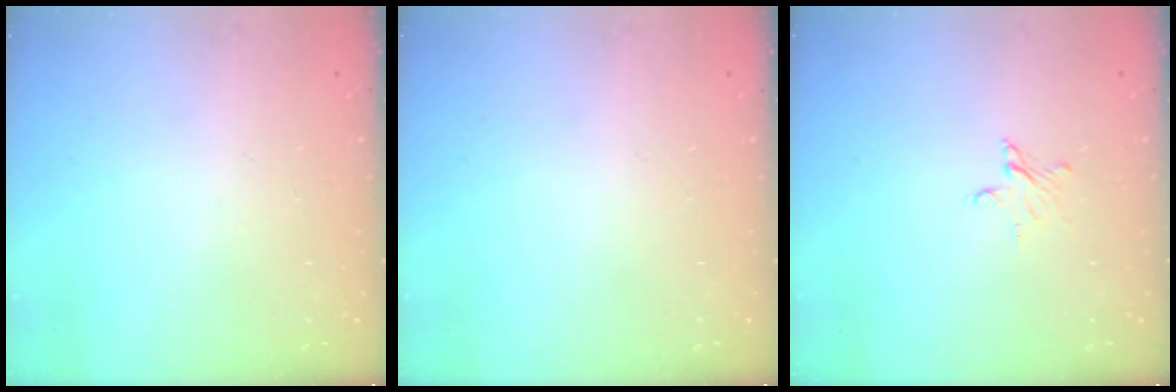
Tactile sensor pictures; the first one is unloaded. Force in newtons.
{"total": 0.0}
{"total": 3.2, "press": 3.2, "slide": 0.2}